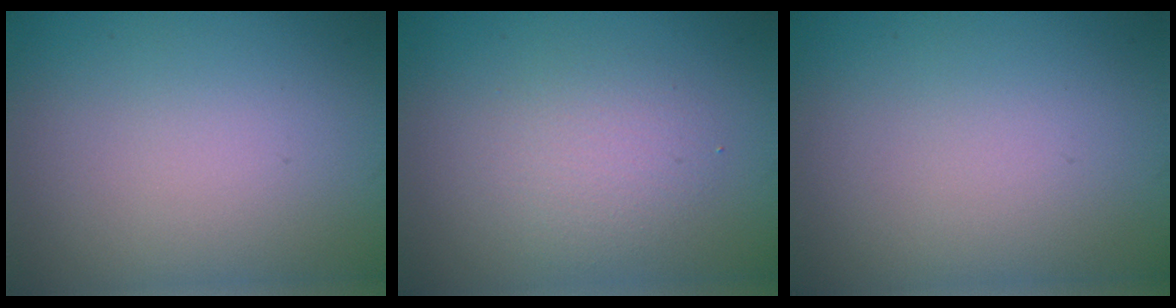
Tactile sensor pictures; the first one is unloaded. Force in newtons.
{"total": 2.4, "press": 2.4, "slide": 0.2}
{"total": 0.0}